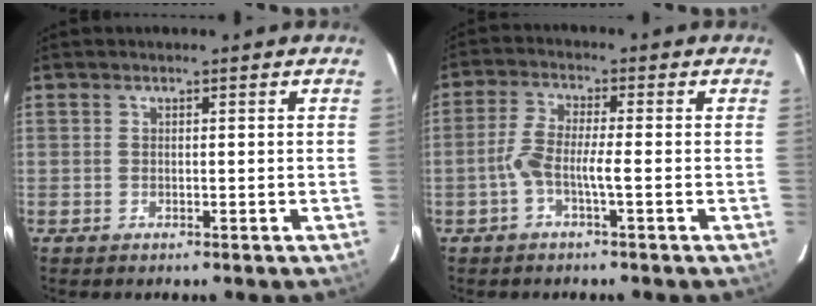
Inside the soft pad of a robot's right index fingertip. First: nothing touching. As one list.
[{"total": 5.7, "force": [-1.6, 0.4, 5.4], "torque": [-0.116, 0.013, -0.033]}]